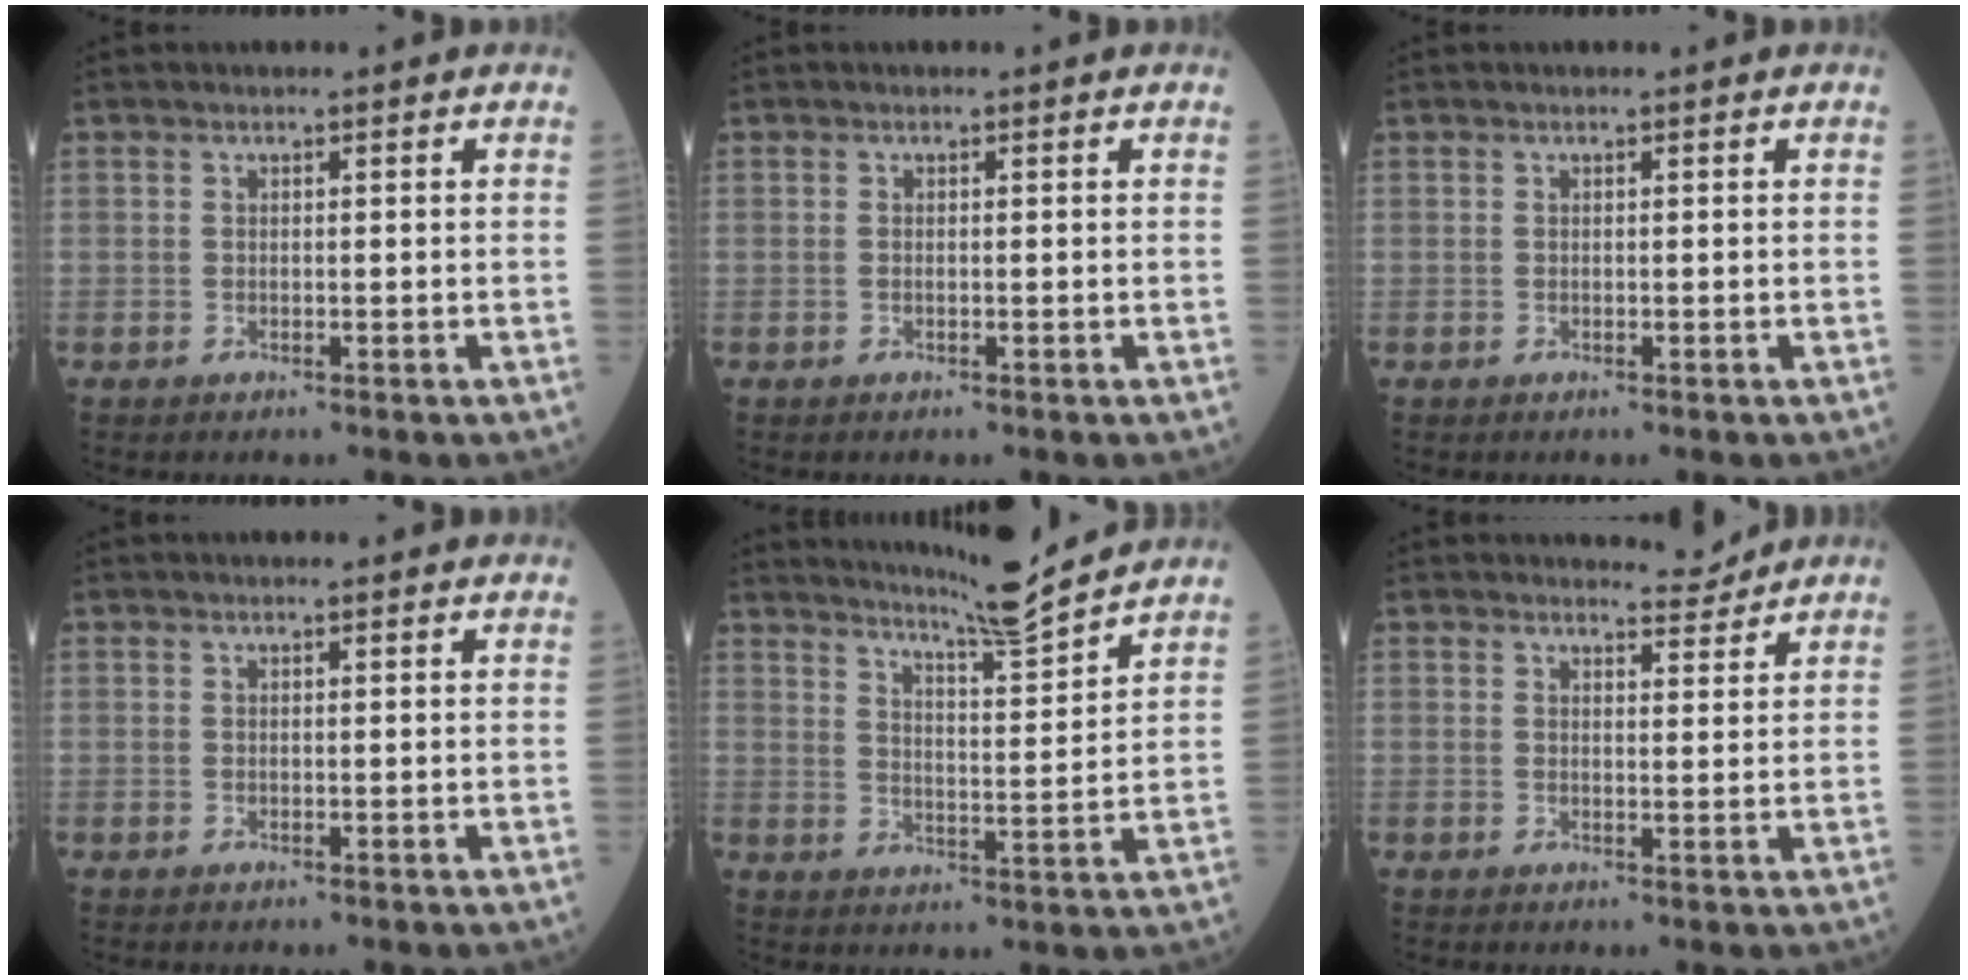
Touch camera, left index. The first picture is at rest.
{"total": 0.0}
{"total": 0.0}
{"total": 0.9, "force": [0.7, 0.1, 0.5], "torque": [-0.009, 0.006, 0.010]}
{"total": 9.9, "force": [9.4, -1.2, 2.9], "torque": [-0.057, -0.014, 0.144]}
{"total": 2.6, "force": [2.5, 0.1, -0.5], "torque": [0.001, -0.015, 0.036]}